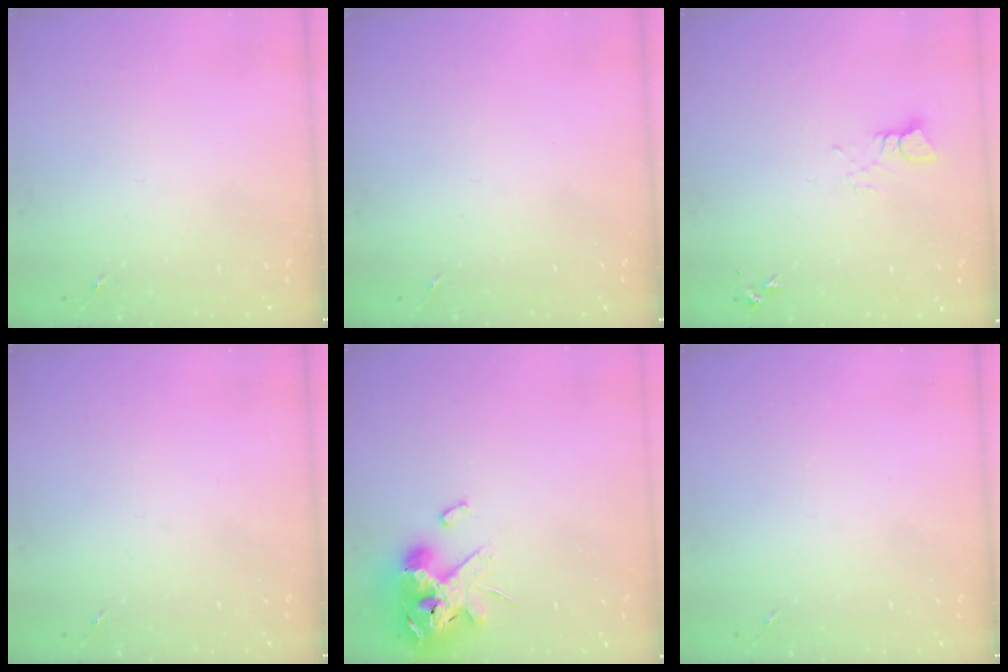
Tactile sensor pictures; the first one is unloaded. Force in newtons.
{"total": 0.0}
{"total": 3.3, "press": 3.3, "slide": 0.0}
{"total": 0.0}
{"total": 14.4, "press": 14.3, "slide": 2.2}
{"total": 0.0}